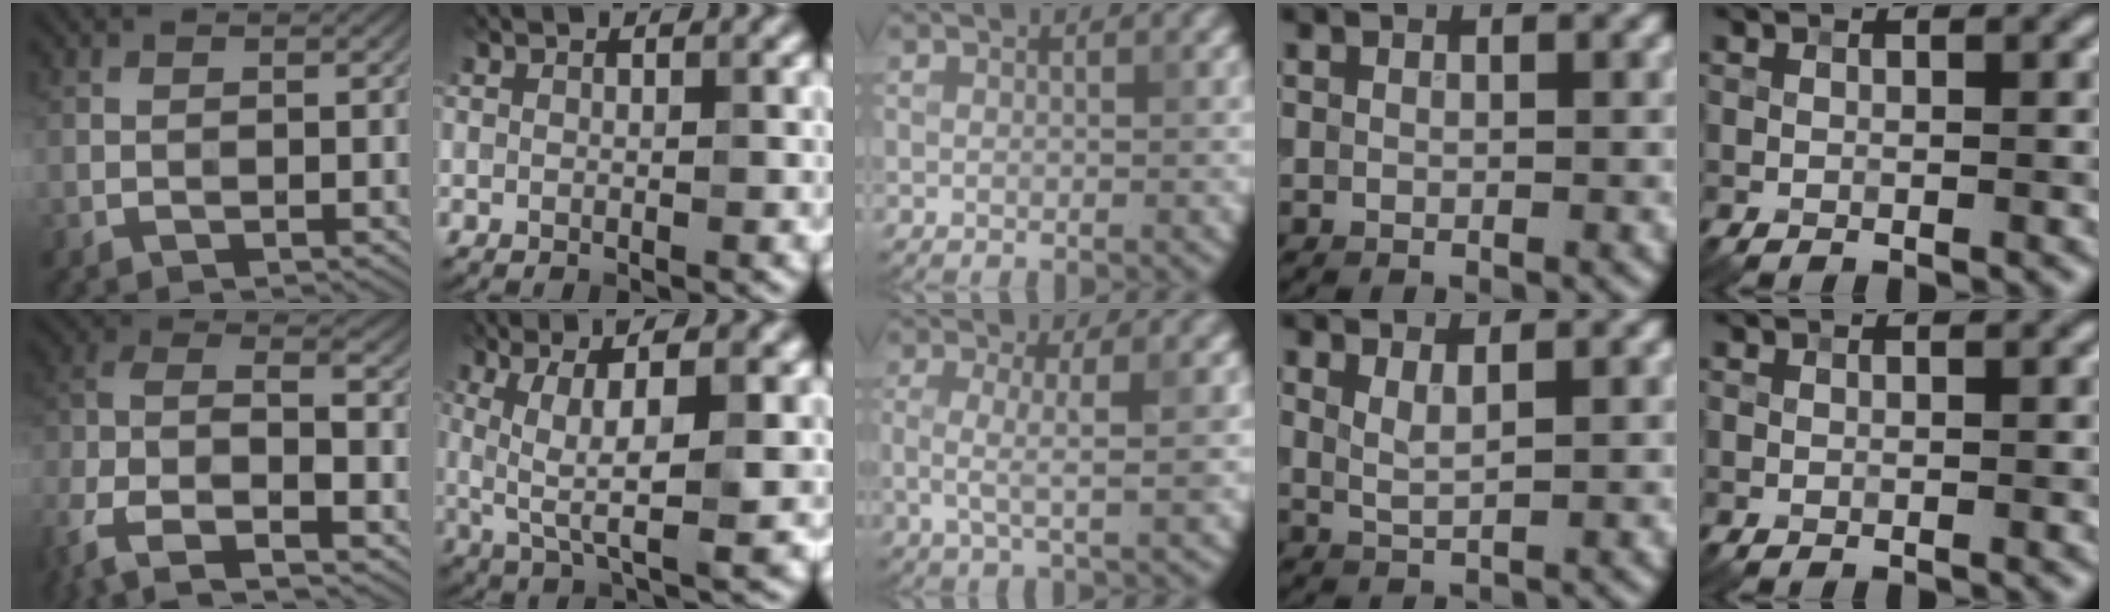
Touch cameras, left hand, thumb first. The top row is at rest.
{"thumb": {"total": 10.6, "force": [-5.9, 4.3, 7.6], "torque": [-0.167, -0.006, -0.127]}, "index": {"total": 7.5, "force": [1.3, 1.8, 7.2], "torque": [-0.127, -0.003, 0.026]}, "middle": {"total": 3.0, "force": [-0.2, 0.5, 3.0], "torque": [-0.066, -0.003, -0.003]}, "ring": {"total": 1.7, "force": [1.0, 0.5, 1.2], "torque": [-0.023, -0.005, 0.020]}}